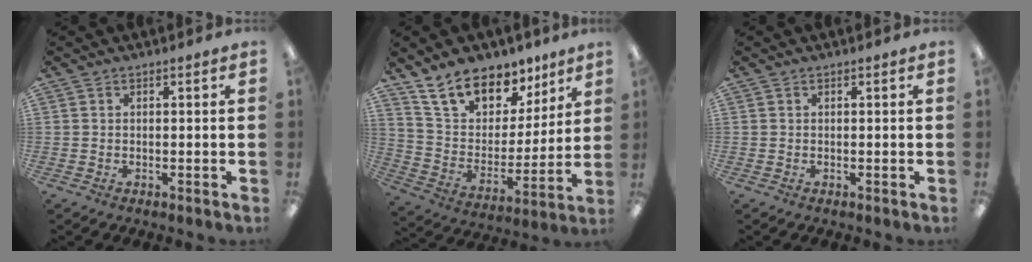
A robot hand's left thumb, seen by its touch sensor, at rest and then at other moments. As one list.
[{"total": 15.9, "force": [12.1, 8.4, 5.9], "torque": [-0.120, -0.075, 0.227]}, {"total": 0.0}]